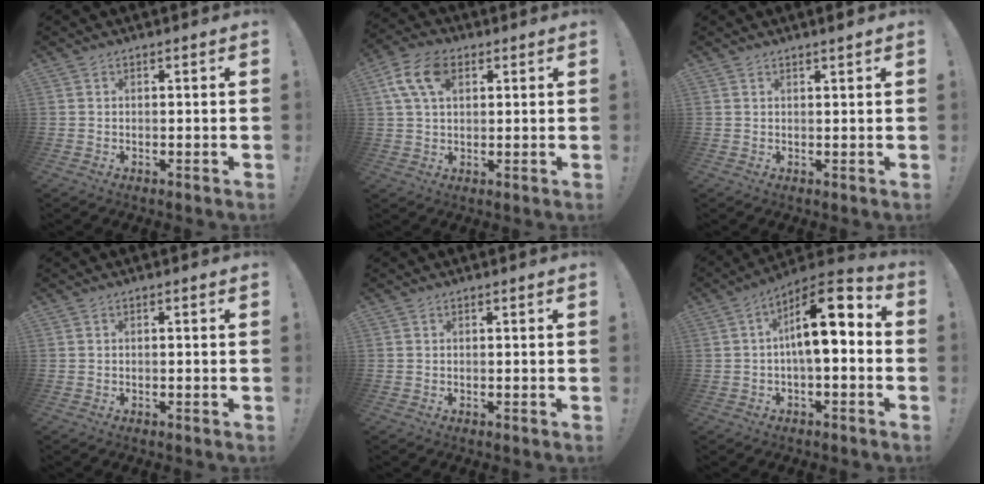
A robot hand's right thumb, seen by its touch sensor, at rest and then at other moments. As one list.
[{"total": 10.9, "force": [3.9, 6.9, 7.5], "torque": [-0.143, 0.007, 0.077]}, {"total": 1.4, "force": [1.1, 0.0, 0.8], "torque": [-0.008, -0.003, 0.019]}, {"total": 0.0}, {"total": 0.0}, {"total": 14.0, "force": [1.6, 5.0, 13.0], "torque": [-0.206, -0.008, 0.019]}]